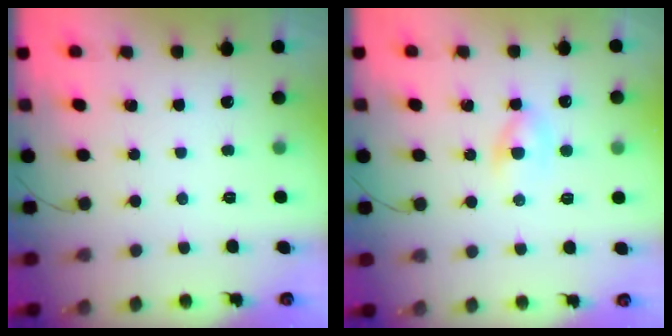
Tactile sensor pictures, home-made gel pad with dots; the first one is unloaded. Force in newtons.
{"total": 3.6, "press": 3.6, "slide": 0.8}